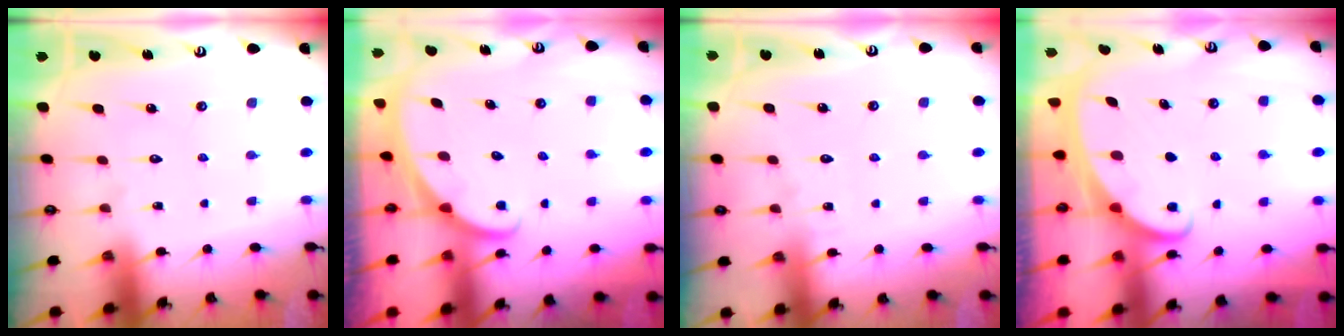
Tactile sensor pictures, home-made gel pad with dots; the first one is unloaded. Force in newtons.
{"total": 1.9, "press": 1.9, "slide": 0.0}
{"total": 2.8, "press": 2.8, "slide": 0.4}
{"total": 2.2, "press": 2.2, "slide": 0.3}